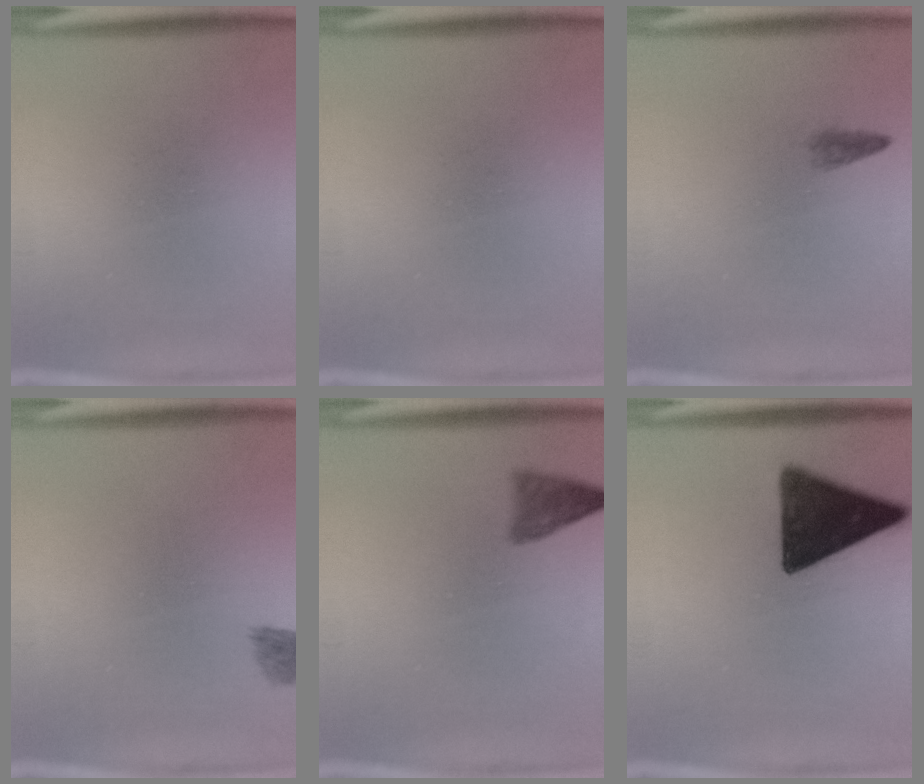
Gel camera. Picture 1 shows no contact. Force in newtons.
{"total": 0.0}
{"total": 1.1}
{"total": 1.9}
{"total": 2.9}
{"total": 15.0}